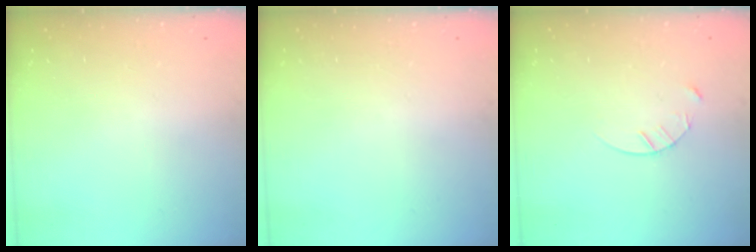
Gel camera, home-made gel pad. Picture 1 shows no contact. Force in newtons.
{"total": 0.0}
{"total": 4.1, "press": 4.1, "slide": 0.5}